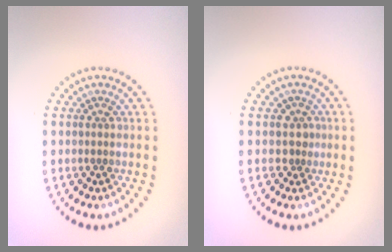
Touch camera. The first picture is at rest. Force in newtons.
{"total": 1.1, "press": 0.7, "slide": 0.8}